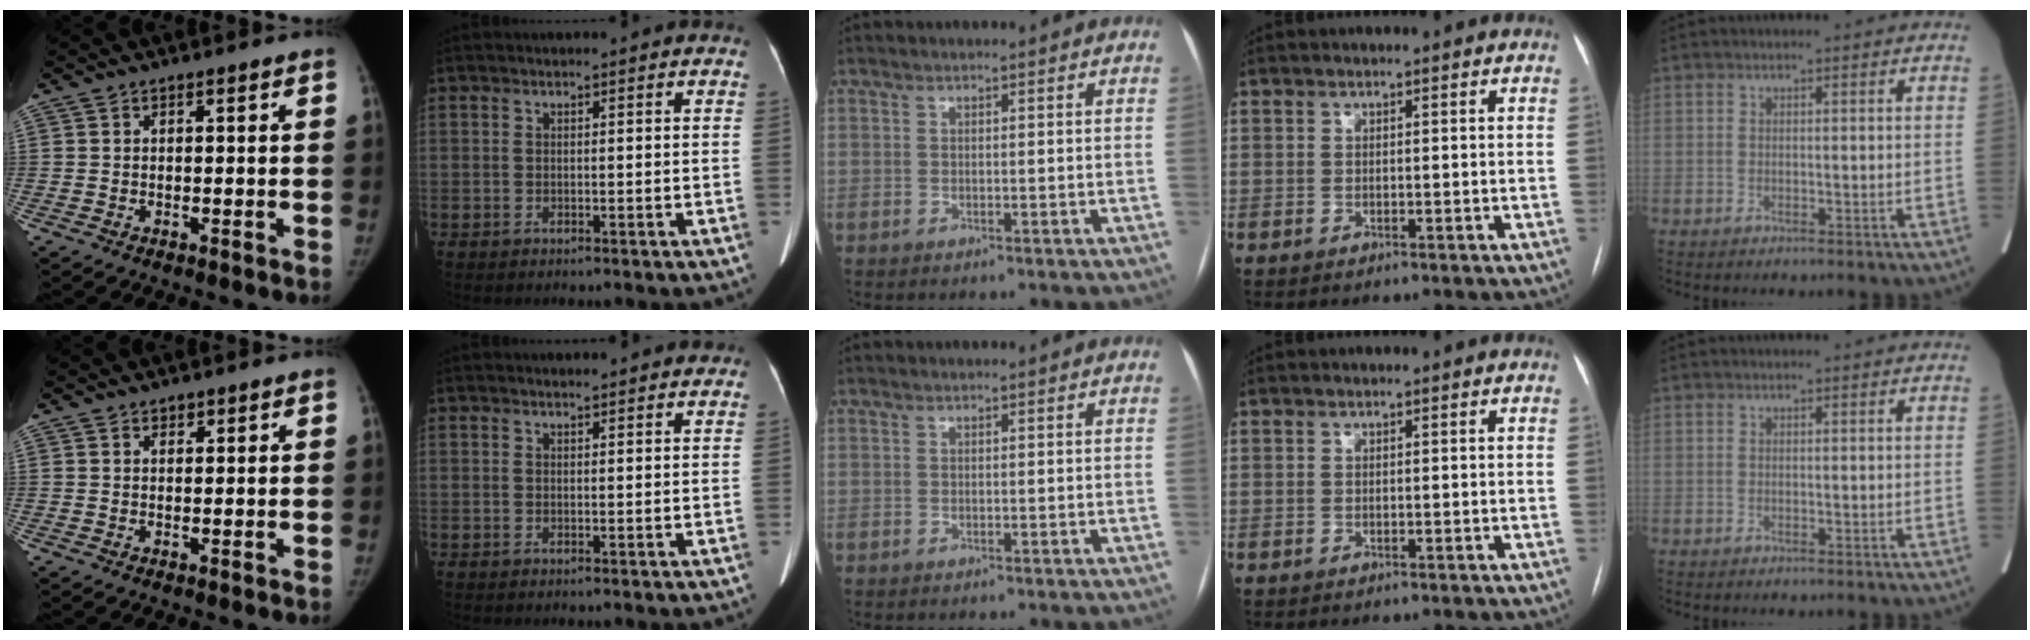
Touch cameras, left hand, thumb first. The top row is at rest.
{"thumb": {"total": 1.3, "force": [0.9, 0.8, 0.4], "torque": [0.003, -0.005, 0.013]}, "index": {"total": 2.6, "force": [2.4, 0.6, 1.0], "torque": [-0.016, 0.011, 0.026]}}